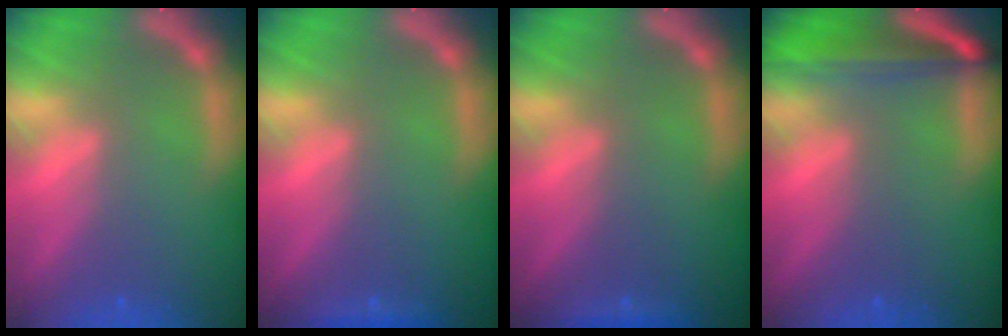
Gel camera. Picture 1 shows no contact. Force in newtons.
{"total": 0.9}
{"total": 0.9}
{"total": 7.1}